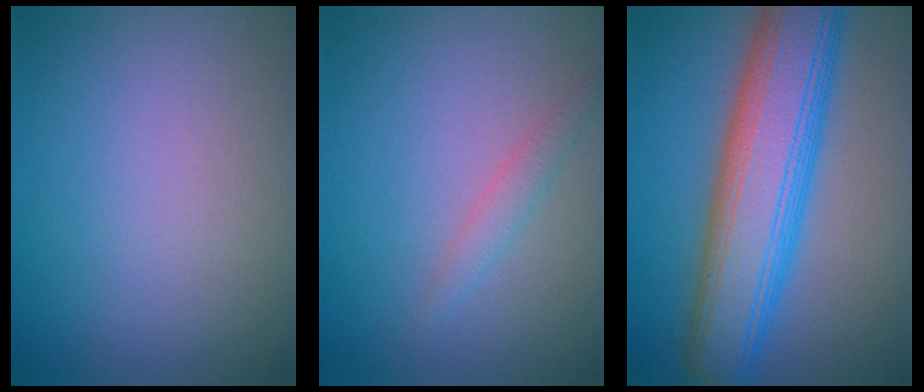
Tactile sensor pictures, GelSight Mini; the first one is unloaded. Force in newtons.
{"total": 1.3, "press": 1.3, "slide": 0.1}
{"total": 10.5, "press": 10.5, "slide": 0.6}